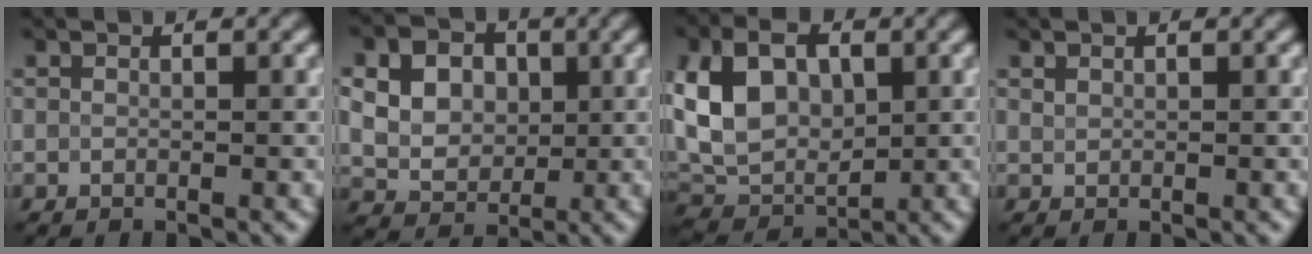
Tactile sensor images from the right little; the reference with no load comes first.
{"total": 9.2, "force": [3.1, 7.3, 4.8], "torque": [-0.093, 0.037, 0.049]}
{"total": 7.6, "force": [1.5, 5.2, 5.3], "torque": [-0.099, 0.007, 0.021]}
{"total": 0.6, "force": [0.4, 0.4, 0.2], "torque": [-0.002, 0.000, 0.005]}